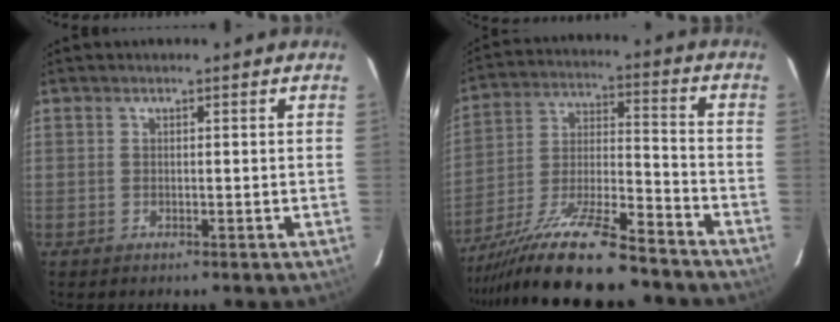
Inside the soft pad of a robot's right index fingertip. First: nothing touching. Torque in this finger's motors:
{"motor_torque": [0.89, -1.25, 0.74, 0.21]}